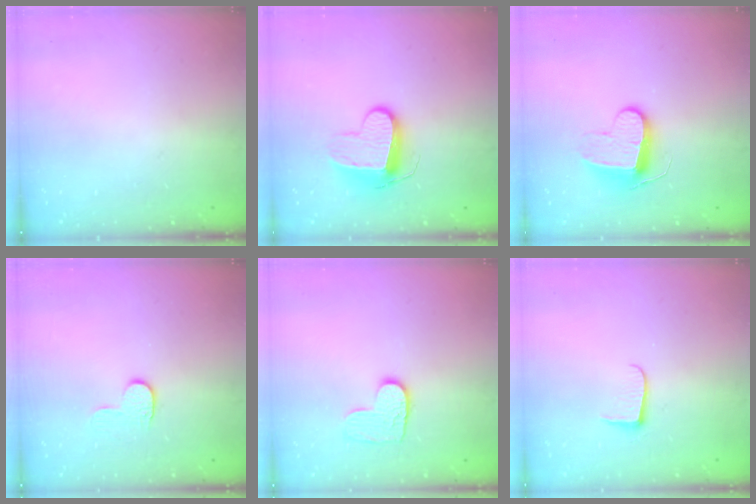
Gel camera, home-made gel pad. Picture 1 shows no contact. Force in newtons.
{"total": 9.5, "press": 9.5, "slide": 0.2}
{"total": 9.7, "press": 9.7, "slide": 0.2}
{"total": 5.8, "press": 5.8, "slide": 0.5}
{"total": 8.2, "press": 8.2, "slide": 0.5}
{"total": 4.9, "press": 4.8, "slide": 0.6}